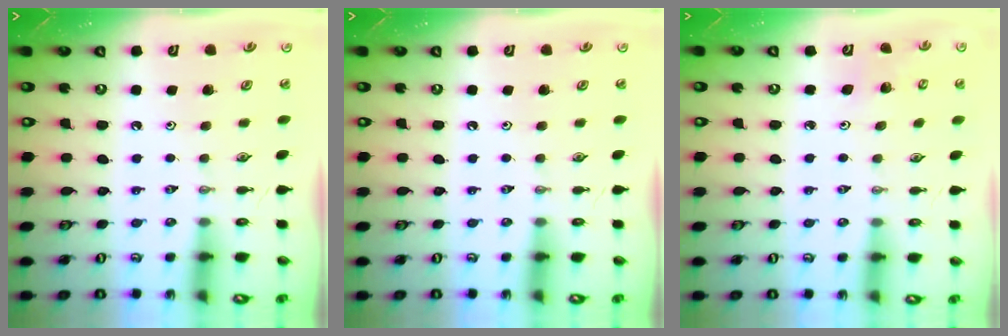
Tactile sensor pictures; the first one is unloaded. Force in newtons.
{"total": 0.0}
{"total": 2.3, "press": 2.3, "slide": 0.2}